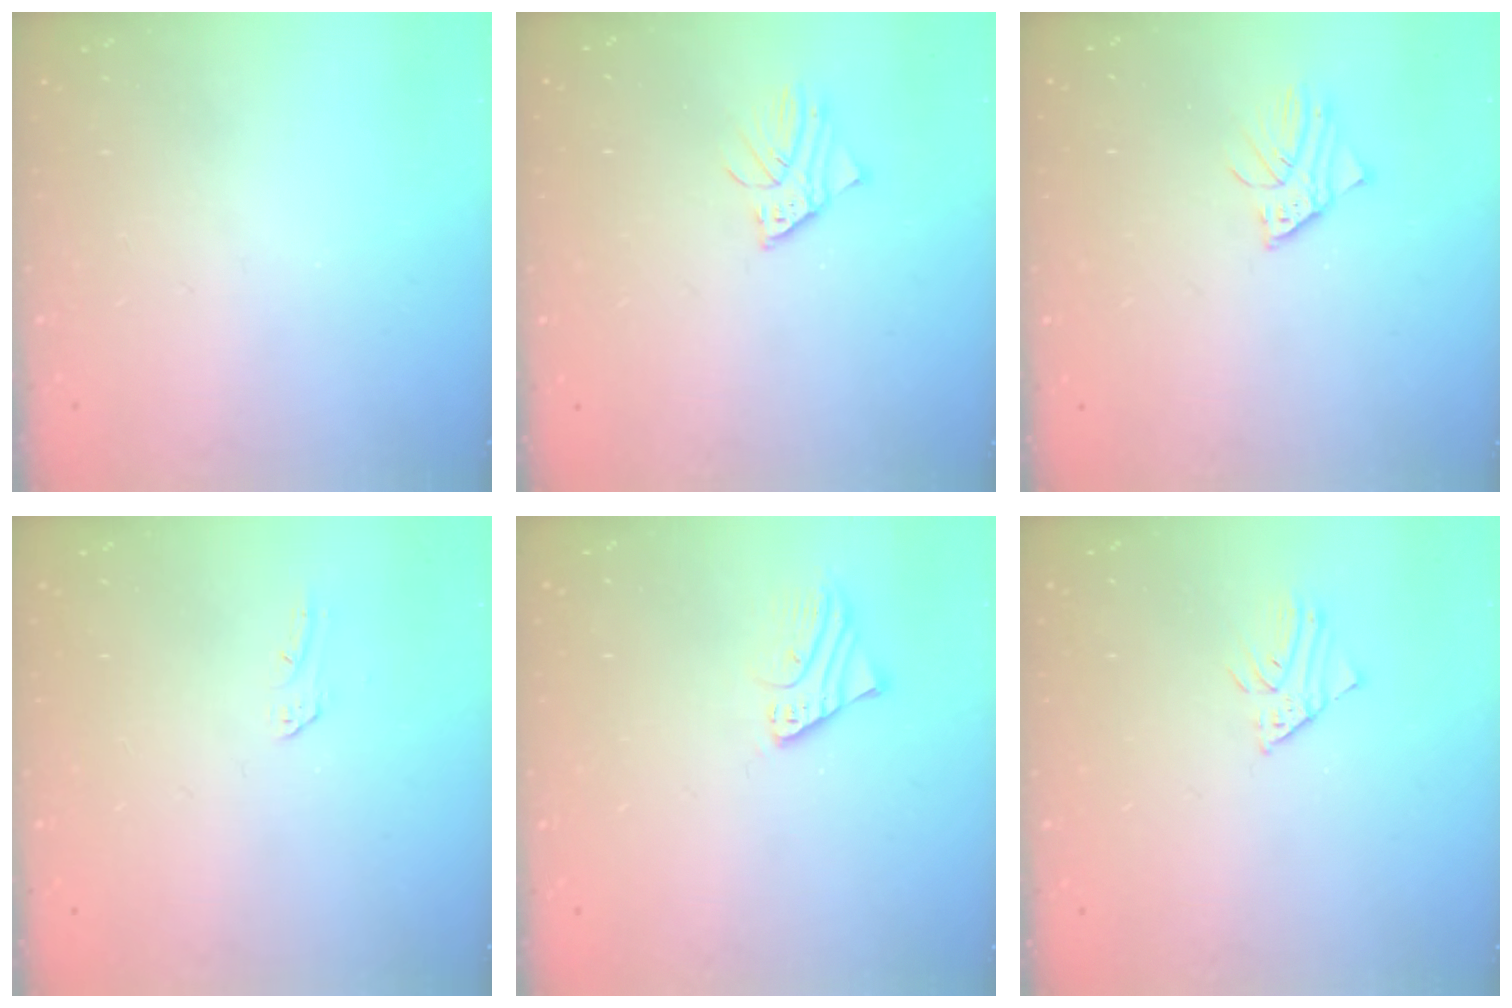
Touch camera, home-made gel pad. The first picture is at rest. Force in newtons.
{"total": 1.6, "press": 1.6, "slide": 0.2}
{"total": 1.6, "press": 1.6, "slide": 0.2}
{"total": 2.1, "press": 2.1, "slide": 0.2}
{"total": 2.6, "press": 2.6, "slide": 0.2}
{"total": 1.9, "press": 1.9, "slide": 0.1}